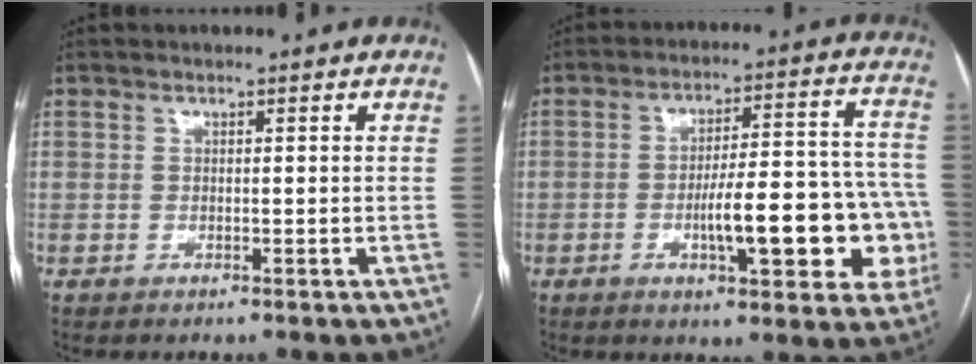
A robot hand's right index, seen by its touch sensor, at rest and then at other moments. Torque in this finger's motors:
{"motor_torque": [1.12, 0.63, 0.36, 0.14]}